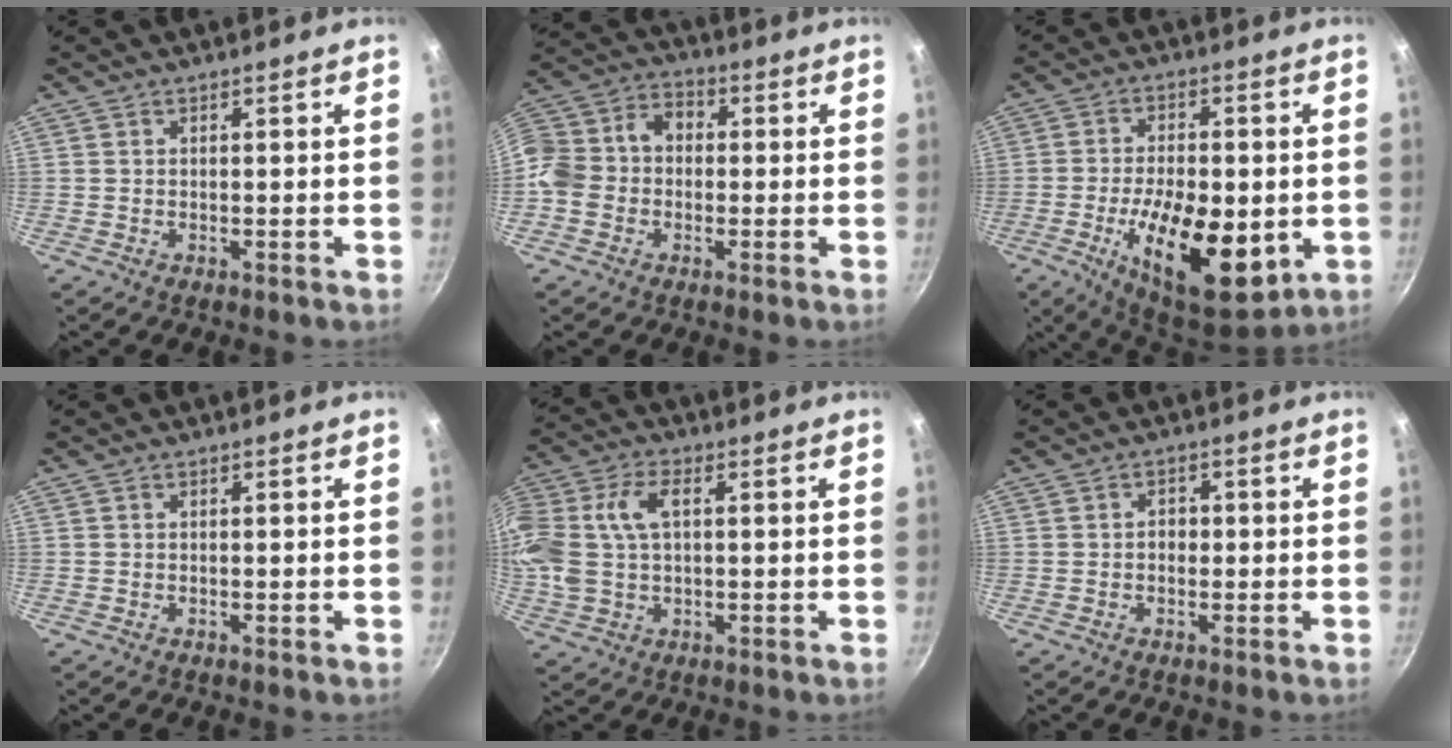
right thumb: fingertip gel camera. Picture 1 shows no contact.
{"total": 11.6, "force": [-0.8, 9.4, 6.7], "torque": [-0.116, 0.044, -0.026]}
{"total": 19.4, "force": [-4.7, 8.9, 16.6], "torque": [-0.256, -0.008, -0.056]}
{"total": 0.0}
{"total": 16.9, "force": [2.7, 10.6, 12.9], "torque": [-0.326, 0.024, 0.052]}
{"total": 2.1, "force": [-0.2, 1.7, 1.3], "torque": [-0.006, 0.007, -0.007]}